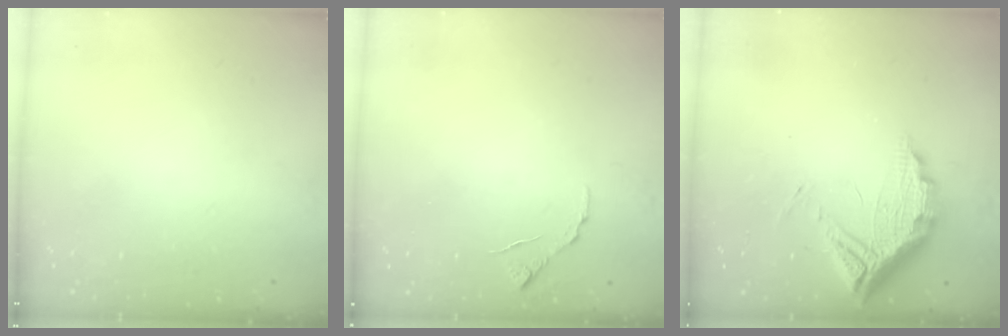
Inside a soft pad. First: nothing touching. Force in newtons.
{"total": 5.9, "press": 5.8, "slide": 0.6}
{"total": 13.0, "press": 12.9, "slide": 1.5}